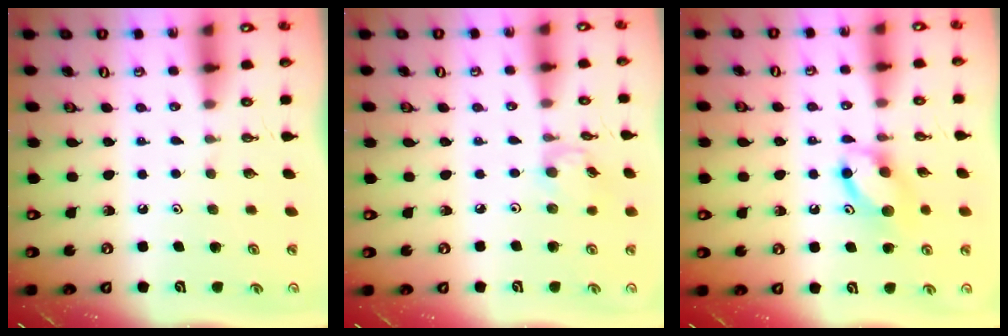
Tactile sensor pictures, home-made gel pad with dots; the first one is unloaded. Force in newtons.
{"total": 4.0, "press": 3.9, "slide": 0.5}
{"total": 9.1, "press": 9.1, "slide": 1.2}